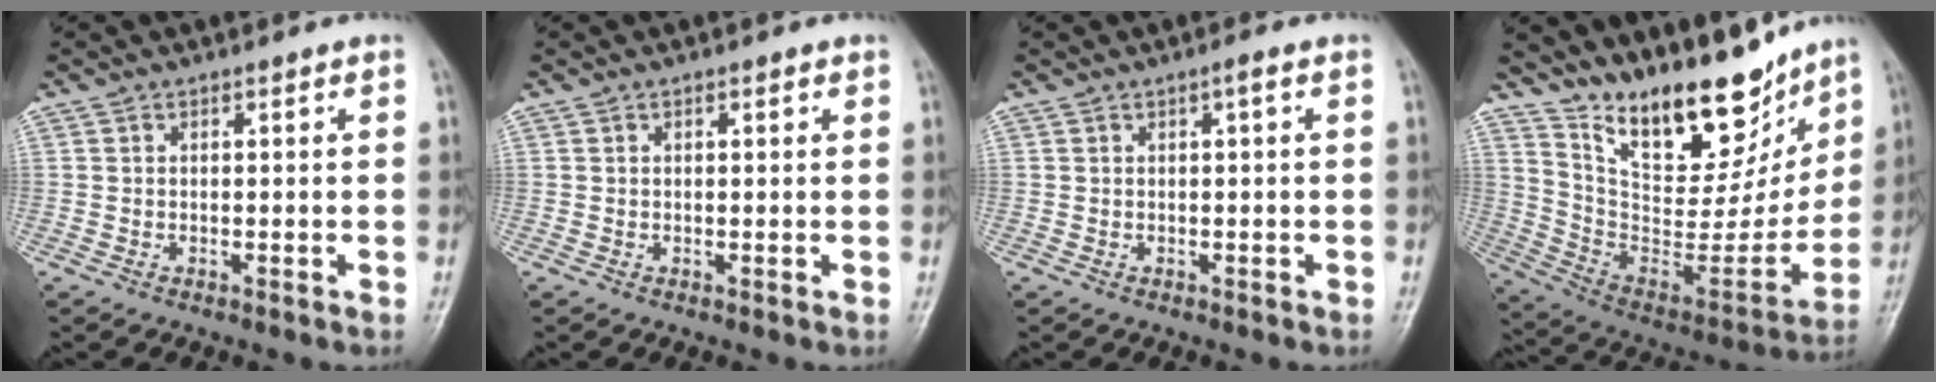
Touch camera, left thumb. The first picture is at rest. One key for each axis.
{"total": 1.1, "fx": 0.5, "fy": 0.4, "fz": 0.9, "tx": -0.012, "ty": 0.001, "tz": 0.005}
{"total": 1.1, "fx": 0.3, "fy": 0.0, "fz": 1.0, "tx": -0.020, "ty": 0.002, "tz": 0.002}
{"total": 23.8, "fx": 17.1, "fy": 9.3, "fz": 13.7, "tx": -0.172, "ty": -0.087, "tz": 0.294}